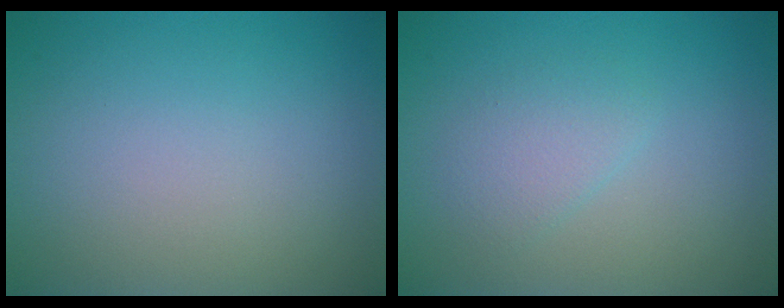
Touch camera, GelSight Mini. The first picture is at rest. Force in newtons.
{"total": 1.8, "press": 1.8, "slide": 0.1}